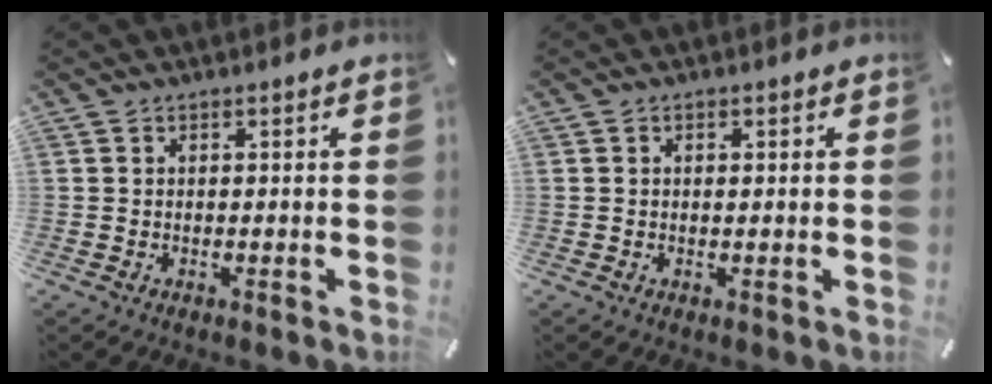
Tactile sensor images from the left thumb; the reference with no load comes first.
{"total": 0.7, "force": [0.1, 0.4, 0.5], "torque": [-0.011, 0.002, 0.001]}